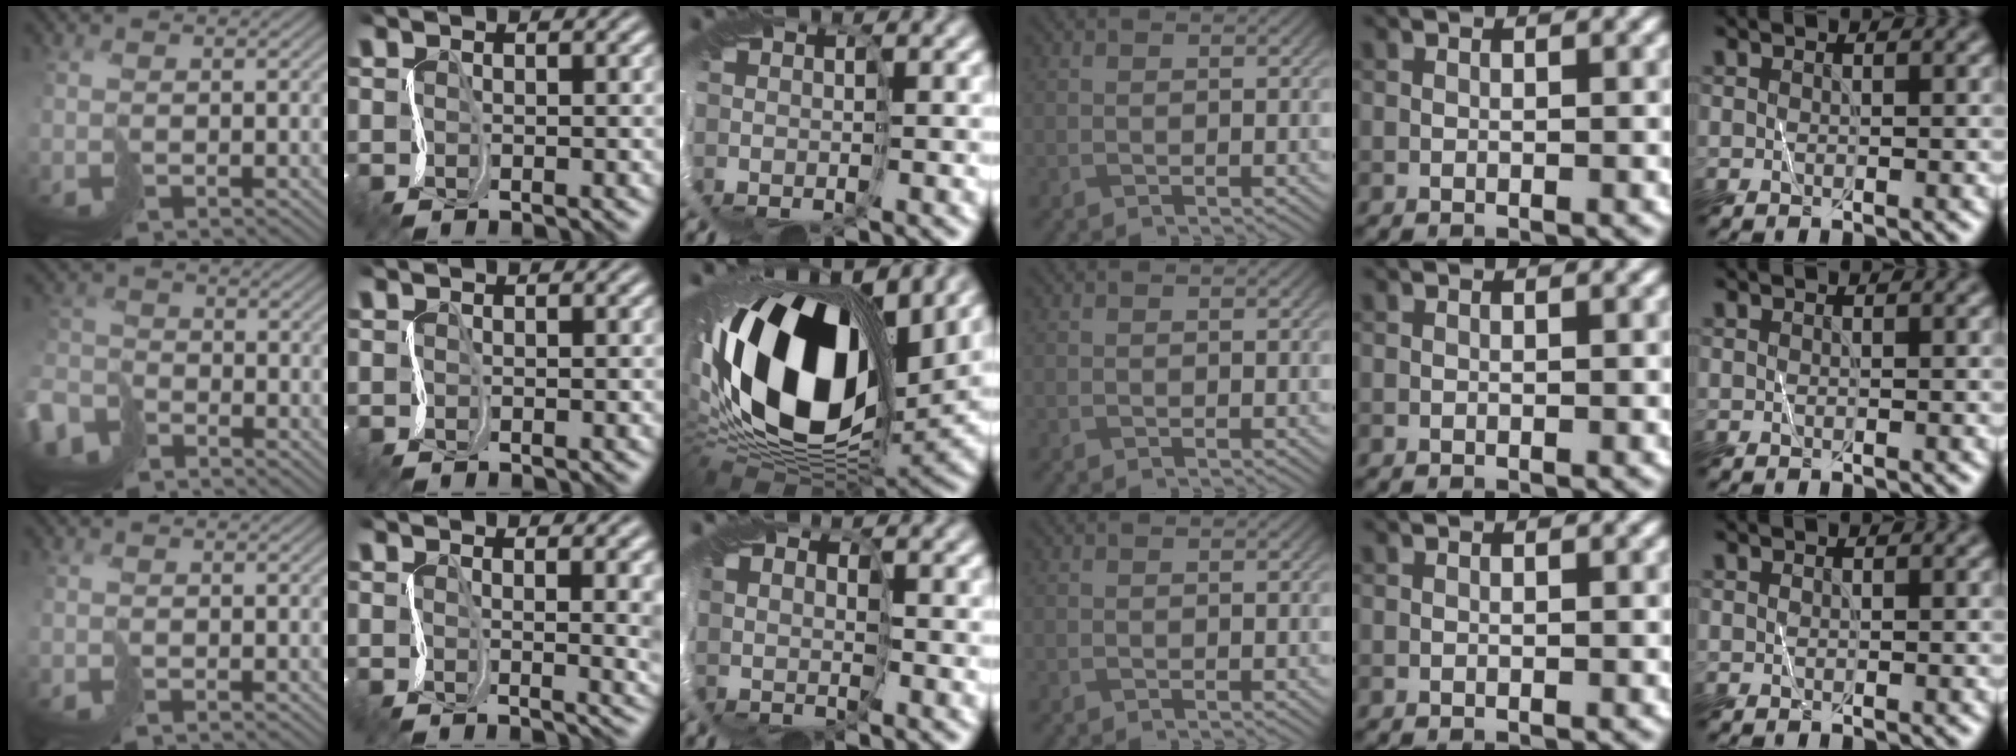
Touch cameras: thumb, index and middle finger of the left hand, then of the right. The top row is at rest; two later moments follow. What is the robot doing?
{"motion": "cut", "object": "bubble wrap"}